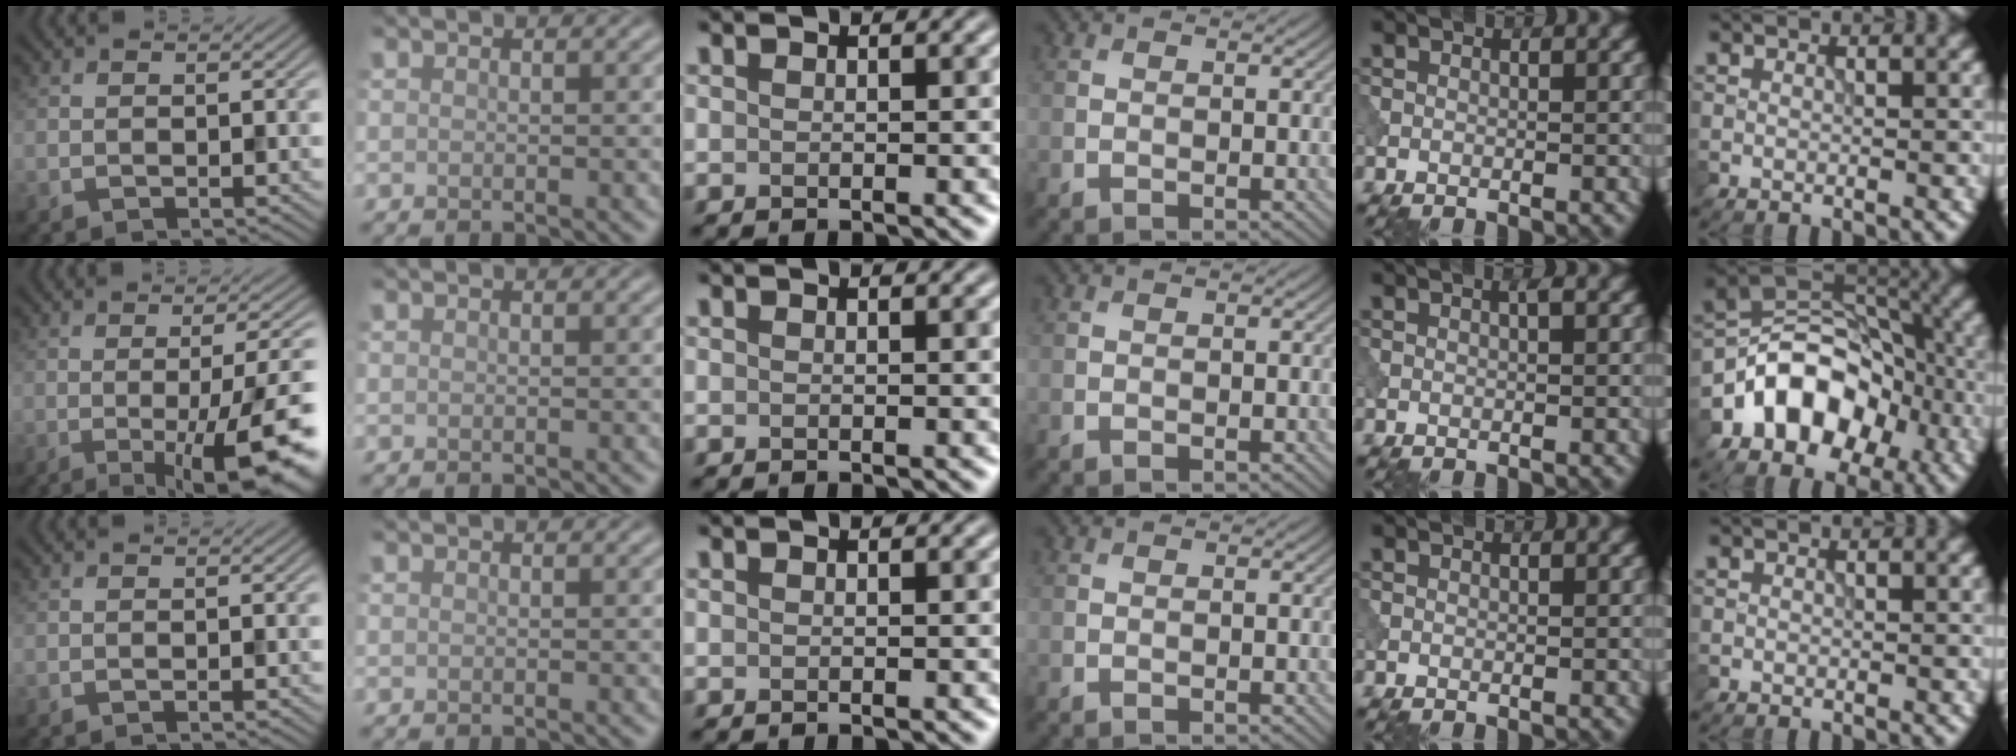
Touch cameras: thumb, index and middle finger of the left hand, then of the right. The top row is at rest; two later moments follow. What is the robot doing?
{"motion": "dispense", "object": "syringe"}